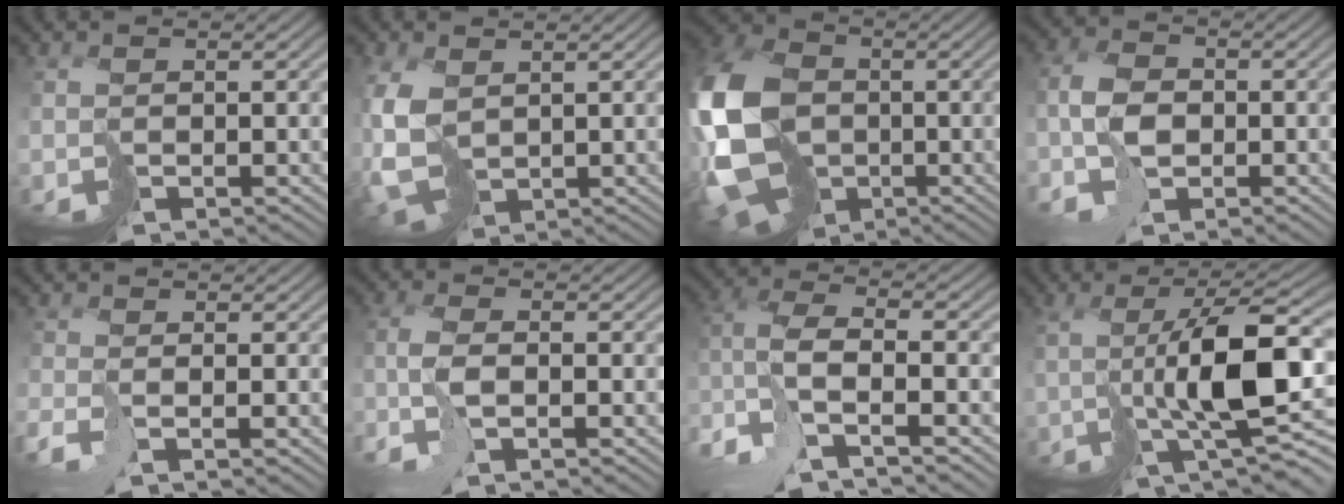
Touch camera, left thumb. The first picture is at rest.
{"total": 7.3, "force": [0.8, 4.7, 5.5], "torque": [-0.167, -0.011, 0.017]}
{"total": 17.9, "force": [-2.5, 13.0, 12.1], "torque": [-0.299, -0.012, -0.046]}
{"total": 4.7, "force": [-1.2, 3.0, 3.4], "torque": [-0.075, 0.004, -0.031]}
{"total": 2.6, "force": [-1.7, -0.1, 2.0], "torque": [-0.041, -0.003, -0.041]}
{"total": 3.9, "force": [-1.8, 0.6, 3.3], "torque": [-0.072, 0.005, -0.048]}
{"total": 10.2, "force": [-5.8, 2.6, 8.0], "torque": [-0.186, -0.003, -0.113]}
{"total": 10.4, "force": [0.5, 2.5, 10.1], "torque": [-0.161, -0.001, 0.019]}